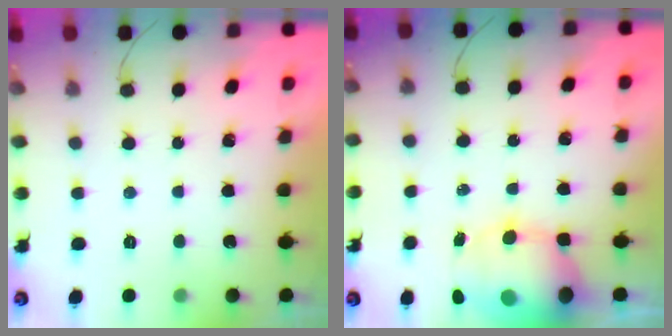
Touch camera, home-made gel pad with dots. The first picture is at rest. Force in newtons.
{"total": 11.5, "press": 11.1, "slide": 3.0}